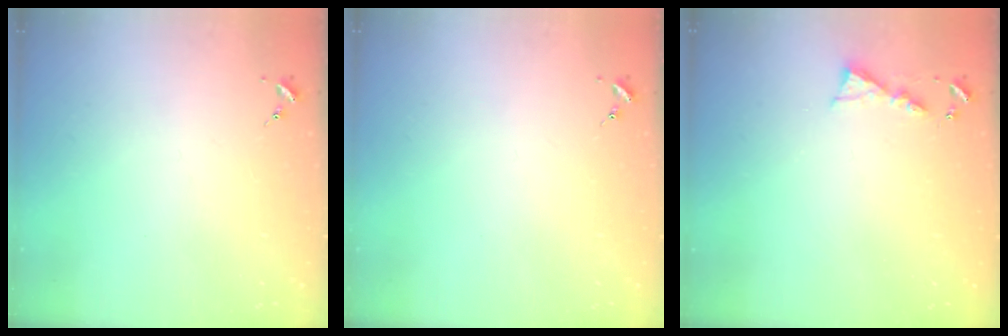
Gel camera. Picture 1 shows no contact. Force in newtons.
{"total": 0.0}
{"total": 4.9, "press": 4.9, "slide": 0.5}